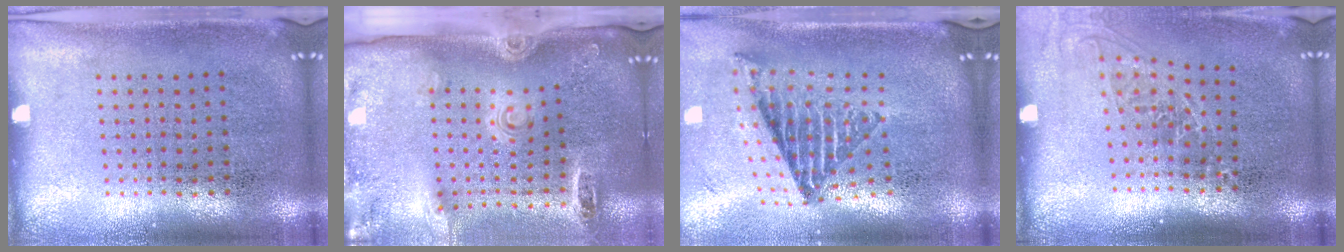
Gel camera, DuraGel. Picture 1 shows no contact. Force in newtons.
{"total": 2.9, "press": 2.0, "slide": 2.1}
{"total": 1.8, "press": 1.4, "slide": 1.2}
{"total": 1.4, "press": 1.1, "slide": 0.9}